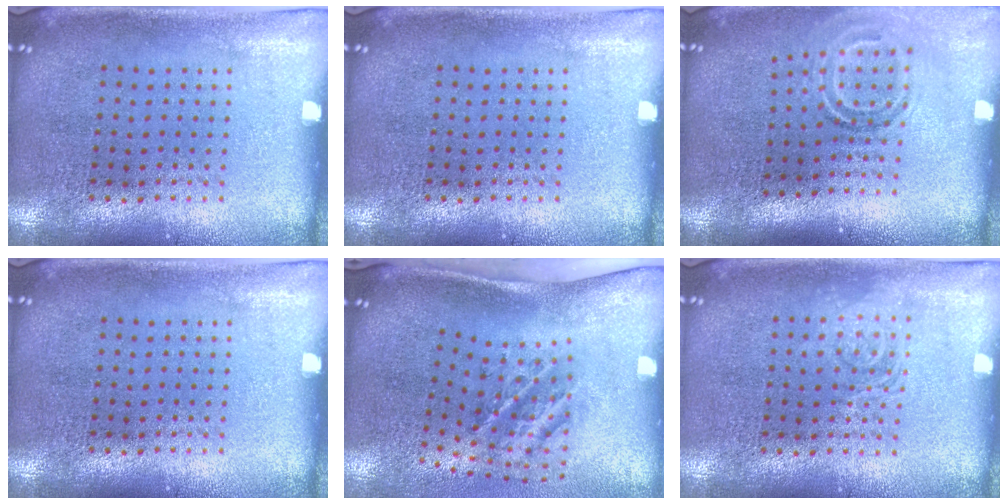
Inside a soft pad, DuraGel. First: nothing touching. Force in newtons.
{"total": 0.0}
{"total": 1.8, "press": 1.1, "slide": 1.4}
{"total": 0.0}
{"total": 2.1, "press": 1.3, "slide": 1.7}
{"total": 1.9, "press": 1.9, "slide": 0.3}